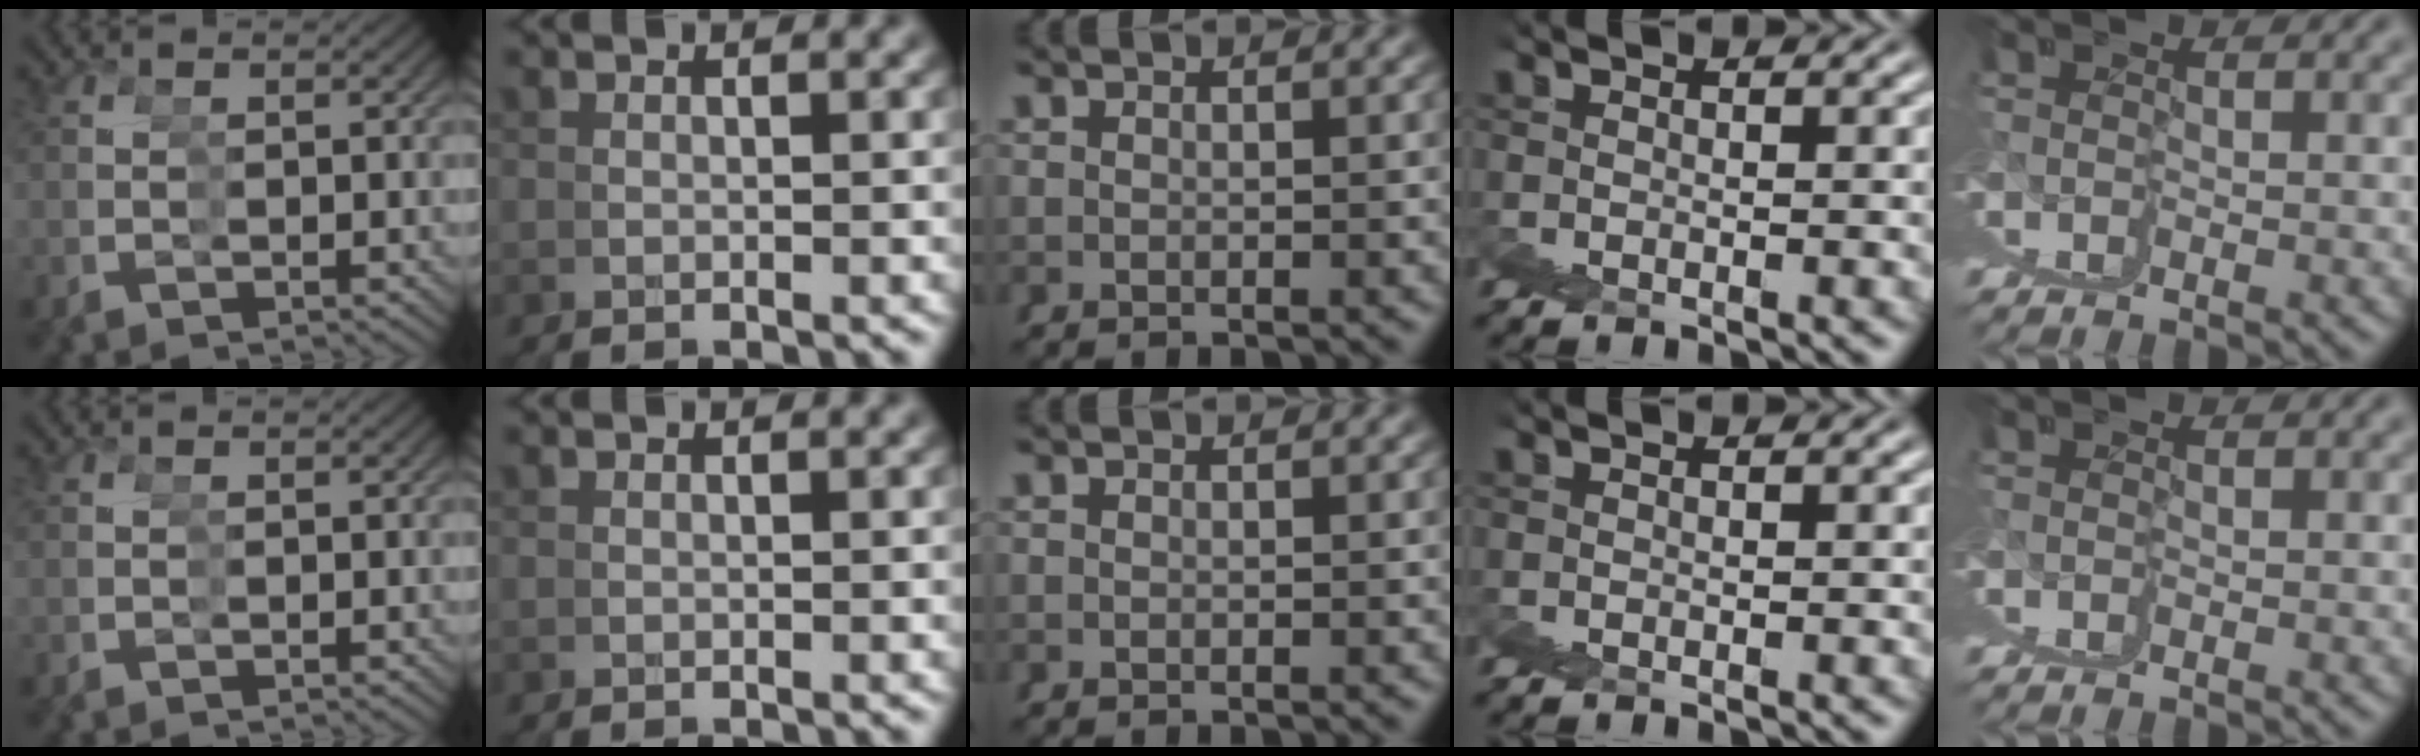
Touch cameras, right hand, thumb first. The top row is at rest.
{}